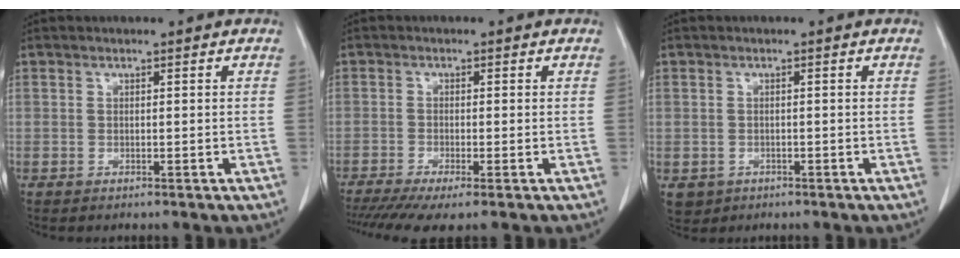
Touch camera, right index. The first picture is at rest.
{"total": 6.6, "force": [-4.3, 0.9, 4.8], "torque": [-0.080, -0.012, -0.074]}
{"total": 2.9, "force": [-1.1, 2.7, 0.5], "torque": [-0.005, 0.003, -0.011]}